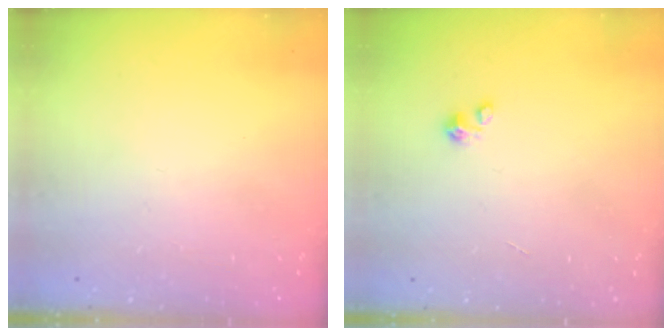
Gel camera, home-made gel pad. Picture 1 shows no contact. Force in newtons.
{"total": 1.2, "press": 1.1, "slide": 0.1}